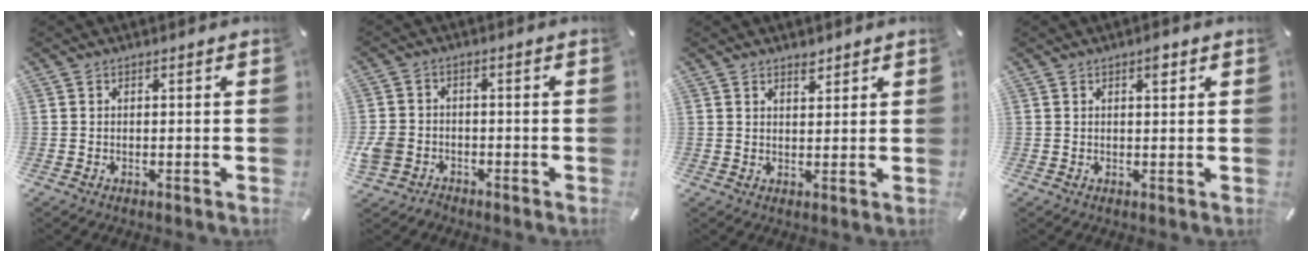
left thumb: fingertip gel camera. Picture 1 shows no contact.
{"total": 5.3, "force": [-2.7, 4.3, 1.5], "torque": [-0.039, 0.015, -0.050]}
{"total": 2.6, "force": [2.1, 1.3, 0.8], "torque": [-0.001, -0.010, 0.036]}
{"total": 2.4, "force": [1.2, 0.9, 1.8], "torque": [-0.022, -0.003, 0.017]}